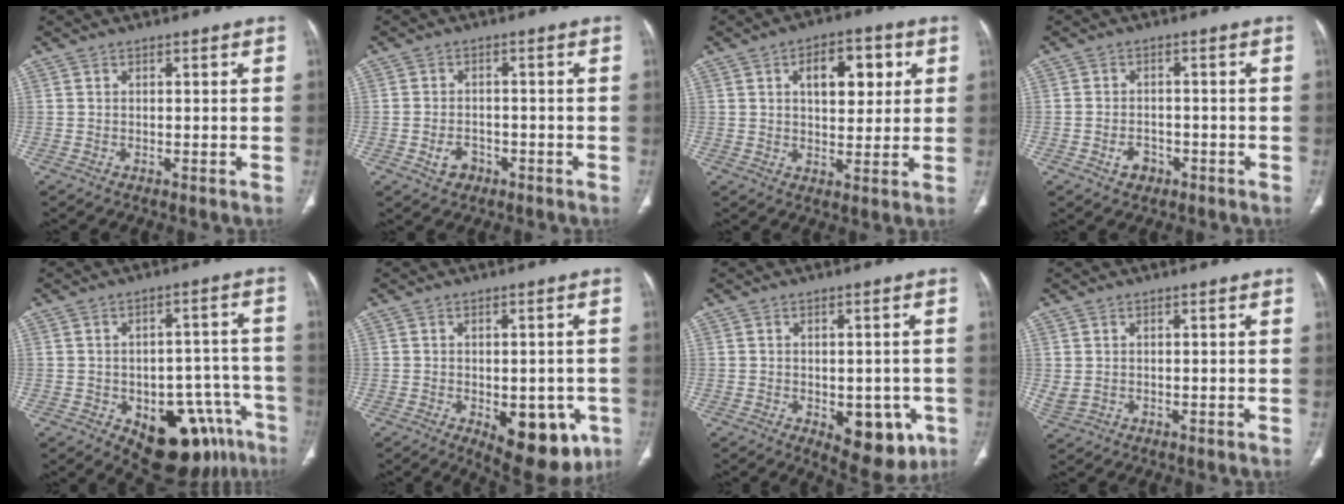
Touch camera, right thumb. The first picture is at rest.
{"total": 3.7, "force": [-1.7, 2.9, 1.7], "torque": [-0.022, 0.014, -0.022]}
{"total": 10.4, "force": [3.3, 5.8, 7.9], "torque": [-0.078, 0.000, 0.047]}
{"total": 3.4, "force": [-1.6, 2.6, 1.5], "torque": [-0.017, 0.015, -0.021]}
{"total": 17.8, "force": [-8.9, 9.9, 11.8], "torque": [-0.077, 0.059, -0.105]}
{"total": 13.6, "force": [-4.9, 7.1, 10.5], "torque": [-0.110, 0.003, -0.048]}
{"total": 10.9, "force": [-3.6, 6.0, 8.4], "torque": [-0.069, 0.004, -0.032]}
{"total": 2.3, "force": [0.3, 1.7, 1.5], "torque": [-0.040, 0.002, 0.016]}